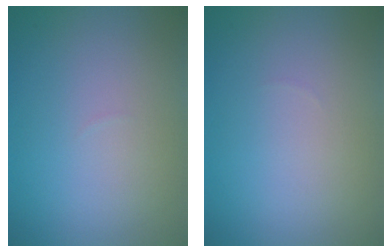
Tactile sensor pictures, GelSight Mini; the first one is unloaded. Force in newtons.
{"total": 0.0}